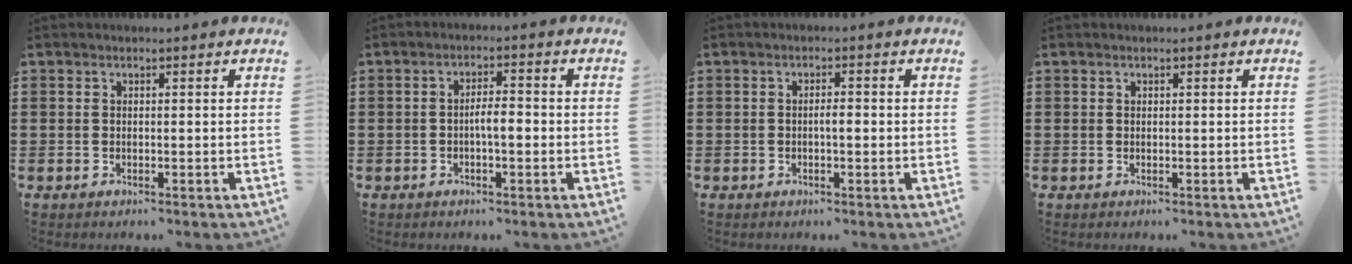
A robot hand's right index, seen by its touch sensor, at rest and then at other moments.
{"total": 3.3, "force": [-0.7, 0.9, 3.1], "torque": [-0.055, 0.004, -0.014]}
{"total": 1.8, "force": [-0.3, 0.4, 1.7], "torque": [-0.031, 0.000, -0.005]}
{"total": 0.0}